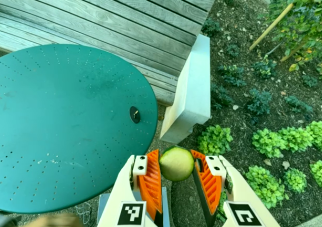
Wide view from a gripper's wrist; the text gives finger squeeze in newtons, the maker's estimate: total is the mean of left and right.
{"total": 10.8, "left": 10.6, "right": 11.0}